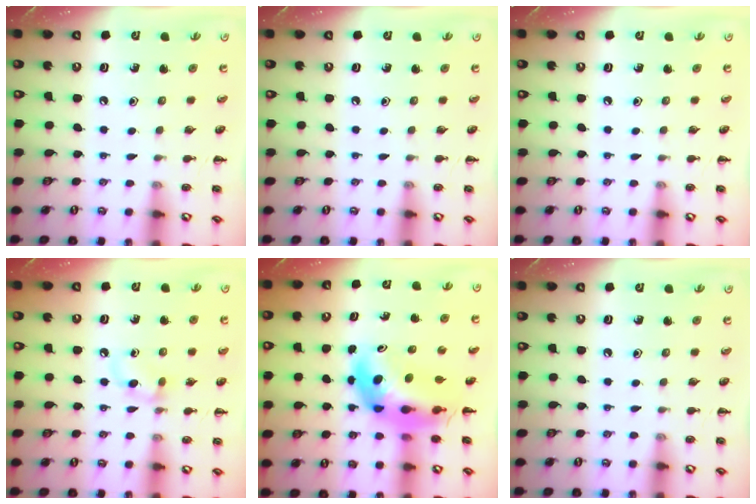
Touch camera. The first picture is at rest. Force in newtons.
{"total": 0.0}
{"total": 0.0}
{"total": 5.3, "press": 5.0, "slide": 1.8}
{"total": 7.5, "press": 7.1, "slide": 2.2}
{"total": 0.0}